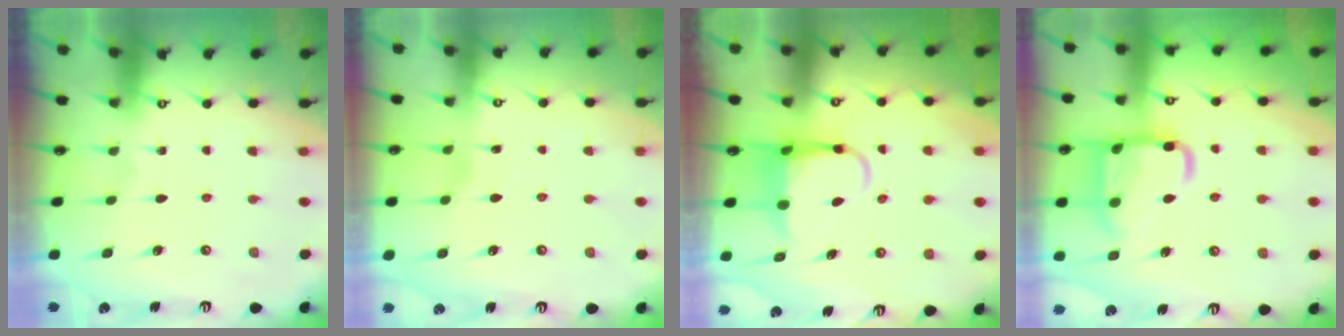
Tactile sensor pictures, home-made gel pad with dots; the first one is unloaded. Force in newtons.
{"total": 1.7, "press": 1.7, "slide": 0.3}
{"total": 5.8, "press": 5.7, "slide": 1.1}
{"total": 15.9, "press": 15.8, "slide": 1.6}